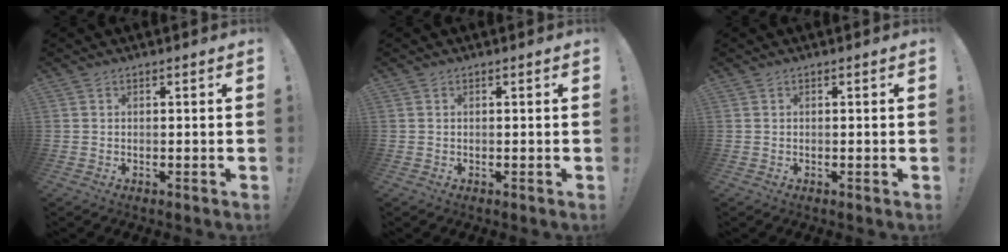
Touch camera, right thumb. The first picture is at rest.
{"total": 0.0}
{"total": 0.0}